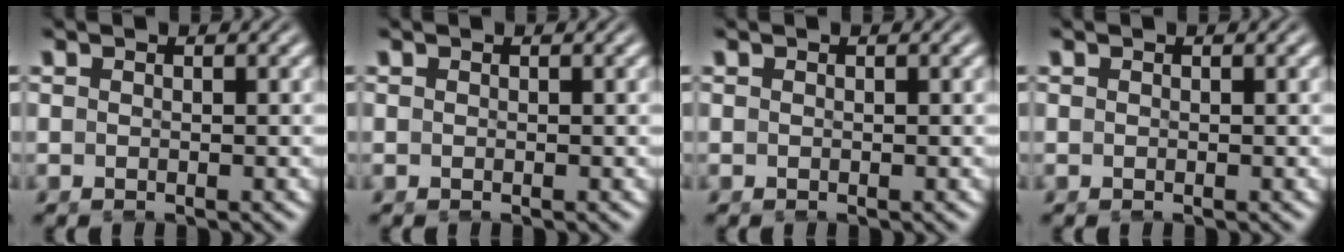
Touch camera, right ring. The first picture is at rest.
{"total": 0.0}
{"total": 0.0}
{"total": 0.0}